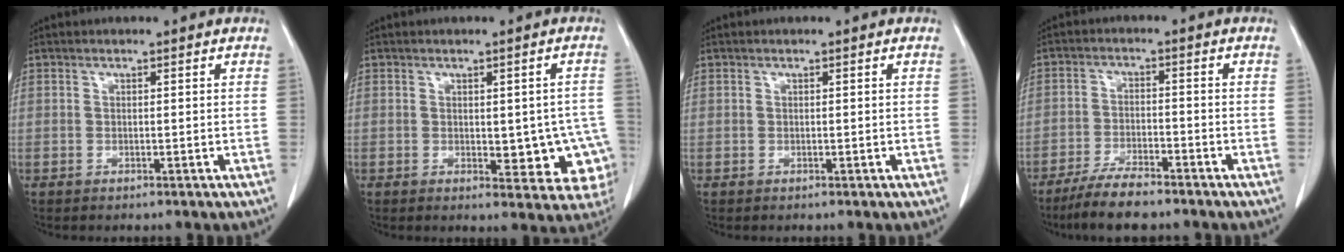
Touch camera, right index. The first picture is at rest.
{"total": 9.4, "force": [-1.6, 4.6, 8.1], "torque": [-0.076, 0.008, -0.009]}
{"total": 0.0}
{"total": 7.0, "force": [-5.8, 1.1, 3.7], "torque": [-0.070, -0.017, -0.105]}